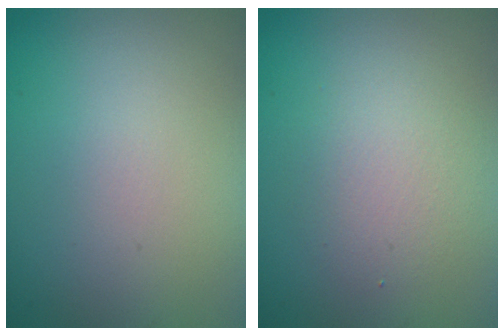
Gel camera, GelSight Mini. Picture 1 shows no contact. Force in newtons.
{"total": 2.7, "press": 2.6, "slide": 0.3}